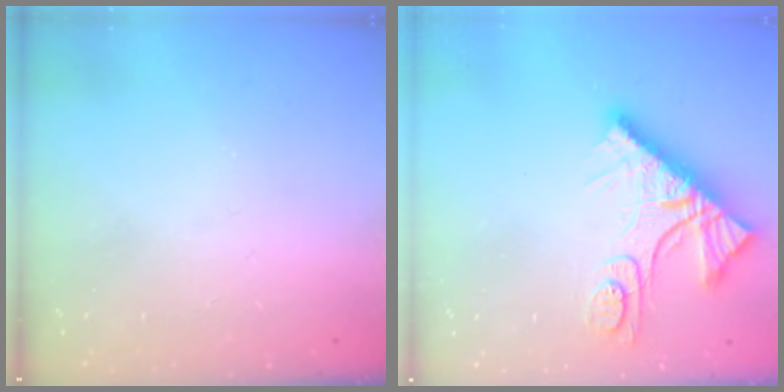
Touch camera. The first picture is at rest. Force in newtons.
{"total": 14.0, "press": 13.9, "slide": 1.3}